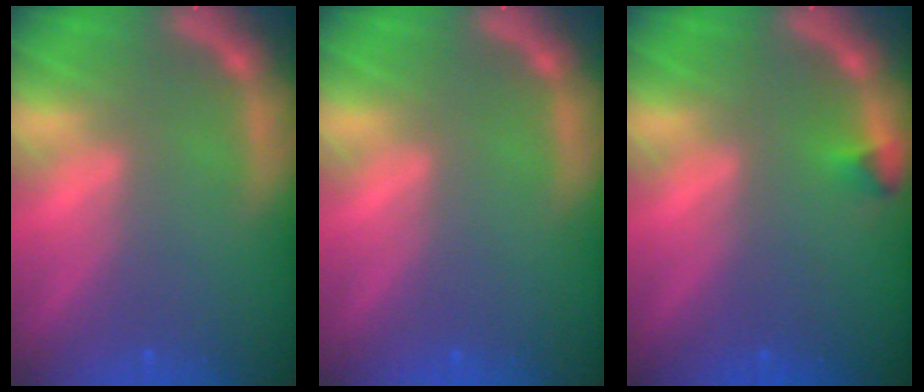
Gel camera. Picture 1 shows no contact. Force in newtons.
{"total": 0.0}
{"total": 0.9}